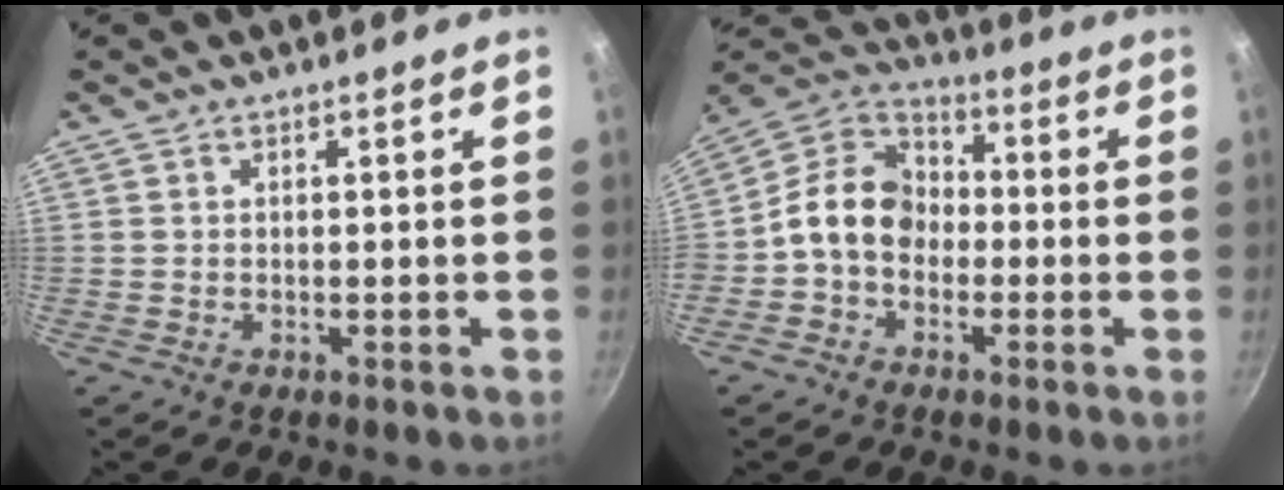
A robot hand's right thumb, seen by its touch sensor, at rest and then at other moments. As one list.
[{"total": 12.0, "force": [-1.7, 9.4, 7.4], "torque": [-0.093, 0.045, -0.055]}]